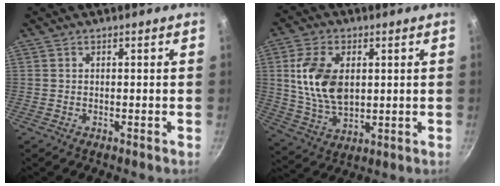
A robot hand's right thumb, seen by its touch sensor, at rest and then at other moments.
{"total": 12.8, "force": [2.0, 8.0, 9.8], "torque": [-0.172, -0.015, 0.045]}